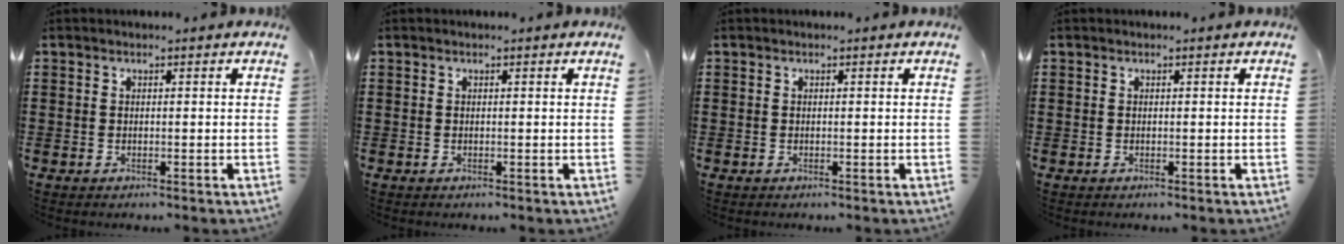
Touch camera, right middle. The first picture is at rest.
{"total": 0.0}
{"total": 0.0}
{"total": 0.0}